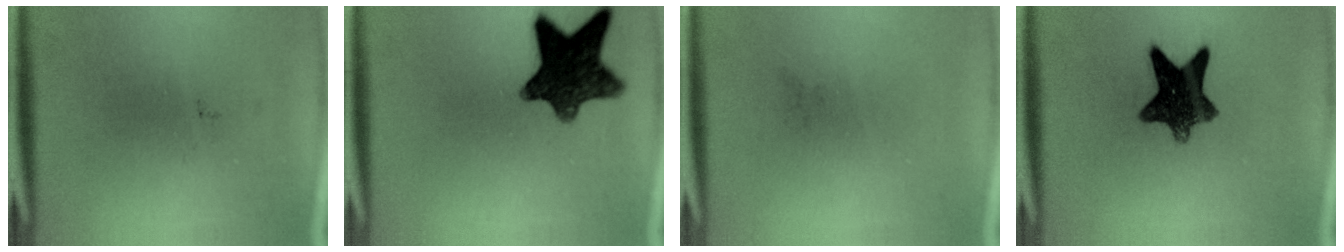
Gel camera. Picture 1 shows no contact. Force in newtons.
{"total": 12.1}
{"total": 0.0}
{"total": 9.8}